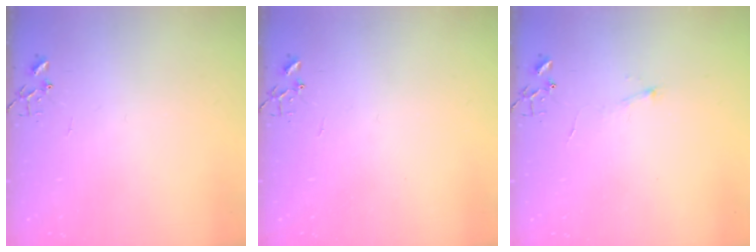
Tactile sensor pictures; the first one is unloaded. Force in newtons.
{"total": 0.0}
{"total": 4.1, "press": 4.0, "slide": 0.6}